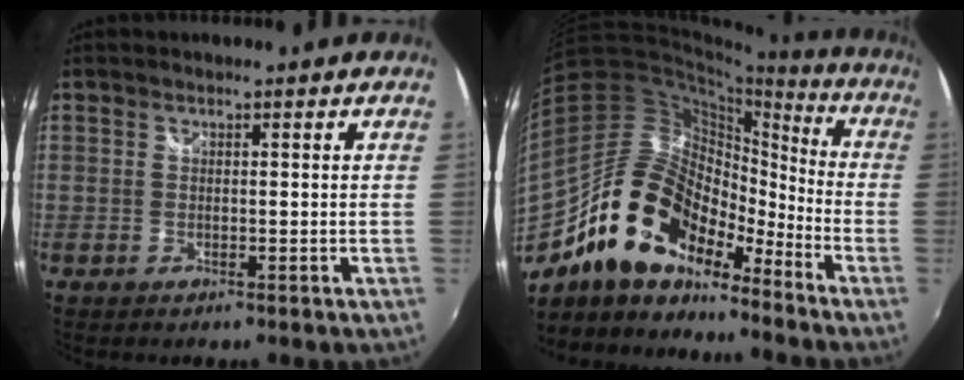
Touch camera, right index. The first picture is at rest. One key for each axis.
{"total": 18.4, "fx": -12.9, "fy": 9.4, "fz": 9.1, "tx": -0.177, "ty": 0.007, "tz": -0.228}